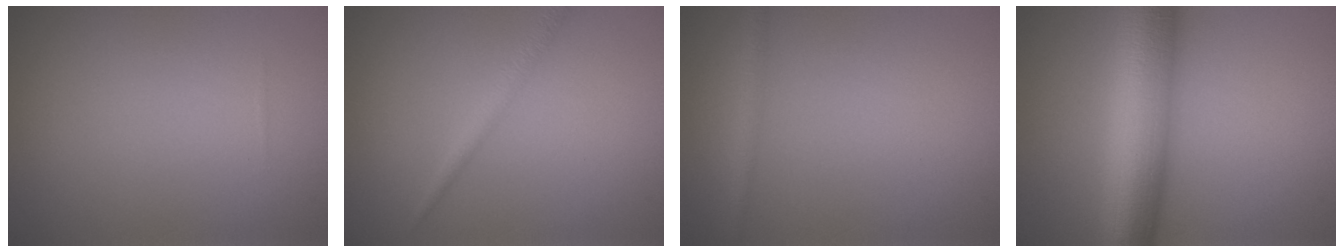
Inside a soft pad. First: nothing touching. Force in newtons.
{"total": 1.5, "press": 1.5, "slide": 0.0}
{"total": 1.2, "press": 1.2, "slide": 0.1}
{"total": 10.2, "press": 10.2, "slide": 0.3}